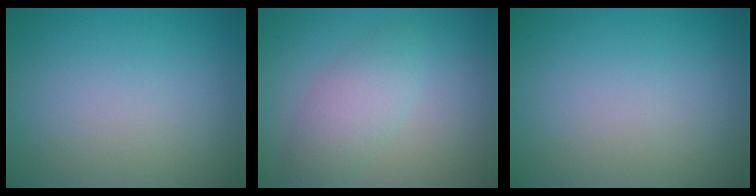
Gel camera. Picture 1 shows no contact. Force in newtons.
{"total": 3.2, "press": 3.2, "slide": 0.0}
{"total": 0.0}